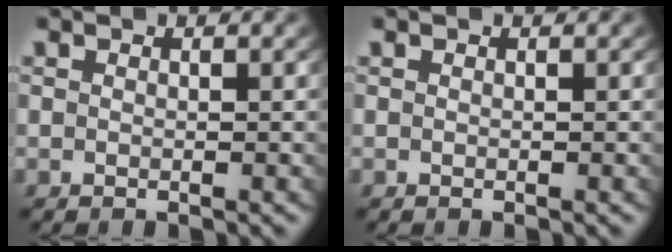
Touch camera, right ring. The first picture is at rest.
{"total": 0.0}